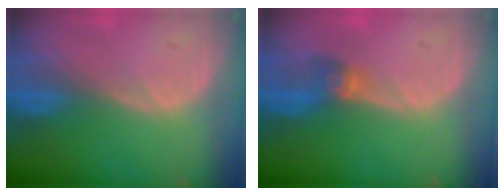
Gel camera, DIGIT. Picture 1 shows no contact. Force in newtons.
{"total": 2.7, "press": 2.7, "slide": 0.3}